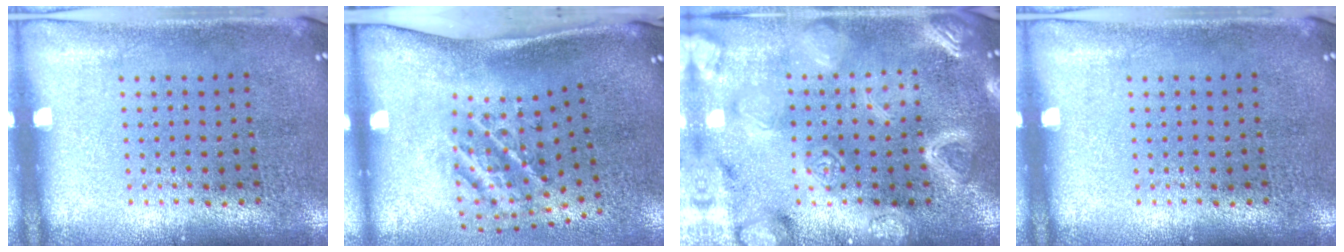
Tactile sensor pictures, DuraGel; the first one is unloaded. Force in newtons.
{"total": 2.3, "press": 1.4, "slide": 1.8}
{"total": 5.6, "press": 5.5, "slide": 0.6}
{"total": 0.0}